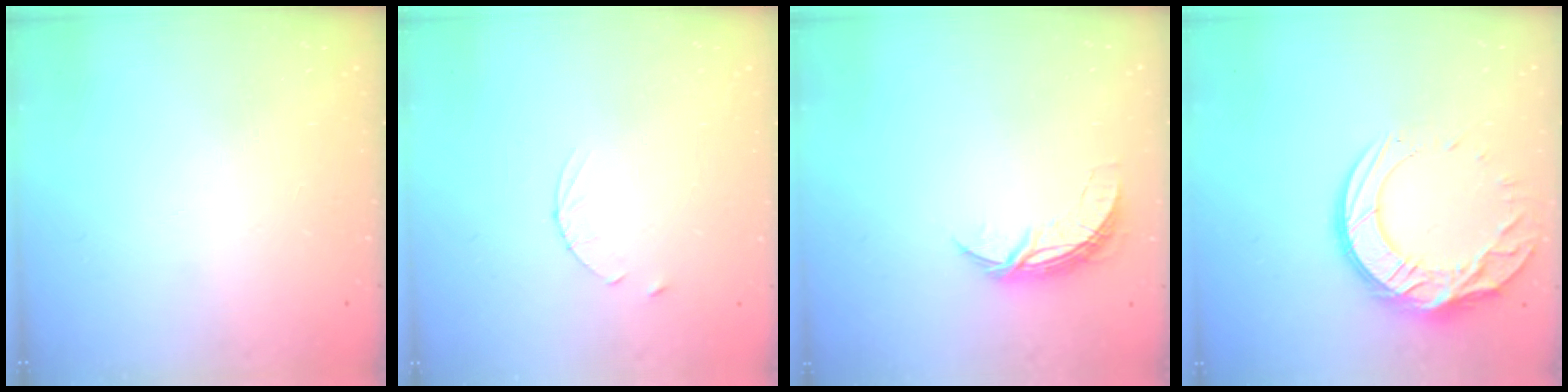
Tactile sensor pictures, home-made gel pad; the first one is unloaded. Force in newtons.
{"total": 3.1, "press": 3.1, "slide": 0.3}
{"total": 6.5, "press": 6.5, "slide": 0.4}
{"total": 15.5, "press": 15.5, "slide": 1.1}